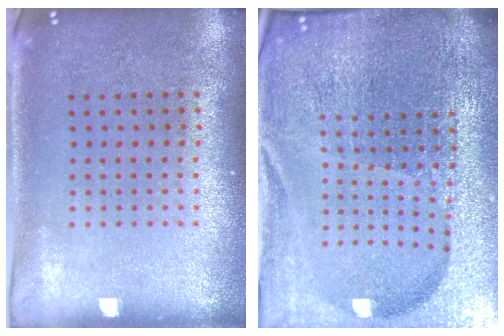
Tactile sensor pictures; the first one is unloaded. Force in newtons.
{"total": 6.7, "press": 5.8, "slide": 3.3}